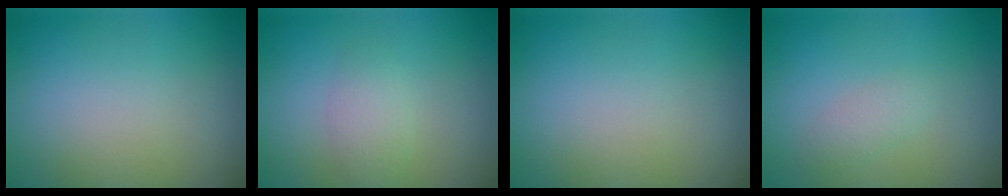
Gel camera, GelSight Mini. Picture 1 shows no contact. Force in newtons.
{"total": 1.7, "press": 1.7, "slide": 0.0}
{"total": 0.0}
{"total": 1.1, "press": 1.1, "slide": 0.0}